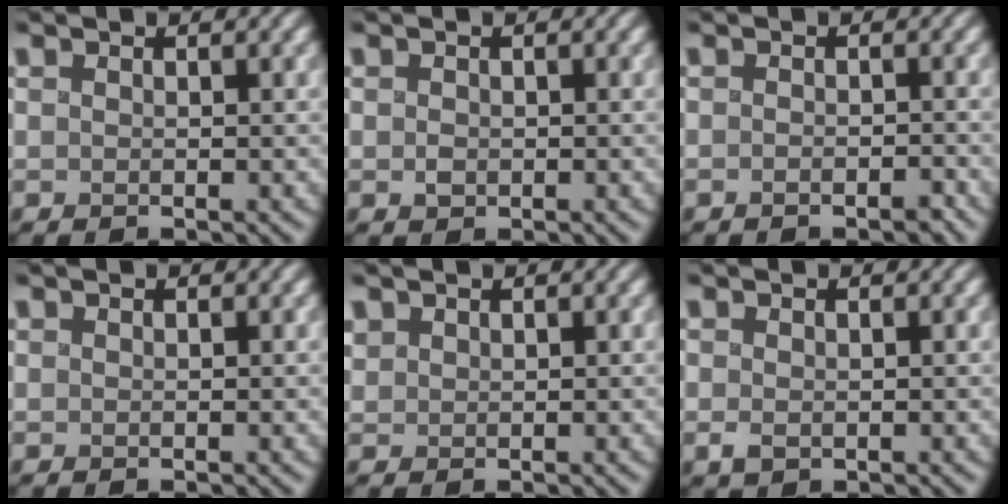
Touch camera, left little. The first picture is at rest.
{"total": 0.8, "force": [-0.1, 0.7, 0.3], "torque": [-0.004, -0.001, 0.001]}
{"total": 1.2, "force": [-1.0, 0.4, 0.6], "torque": [-0.003, -0.004, -0.016]}
{"total": 0.0}
{"total": 1.0, "force": [0.7, 0.6, 0.1], "torque": [-0.005, 0.006, 0.019]}
{"total": 0.6, "force": [0.1, 0.4, 0.4], "torque": [-0.007, -0.002, 0.004]}